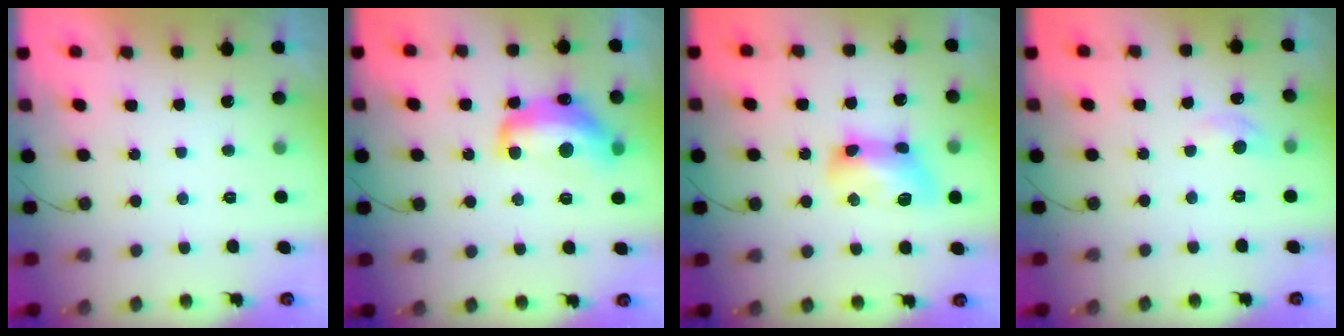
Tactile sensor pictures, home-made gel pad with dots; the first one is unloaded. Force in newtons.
{"total": 14.3, "press": 14.3, "slide": 1.3}
{"total": 12.1, "press": 12.1, "slide": 0.6}
{"total": 6.3, "press": 6.3, "slide": 0.9}